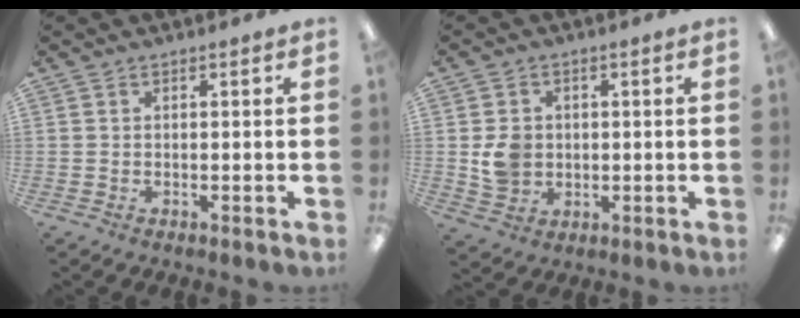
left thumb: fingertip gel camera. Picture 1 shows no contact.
{"total": 6.1, "force": [0.4, 5.6, 2.6], "torque": [-0.030, 0.006, 0.010]}